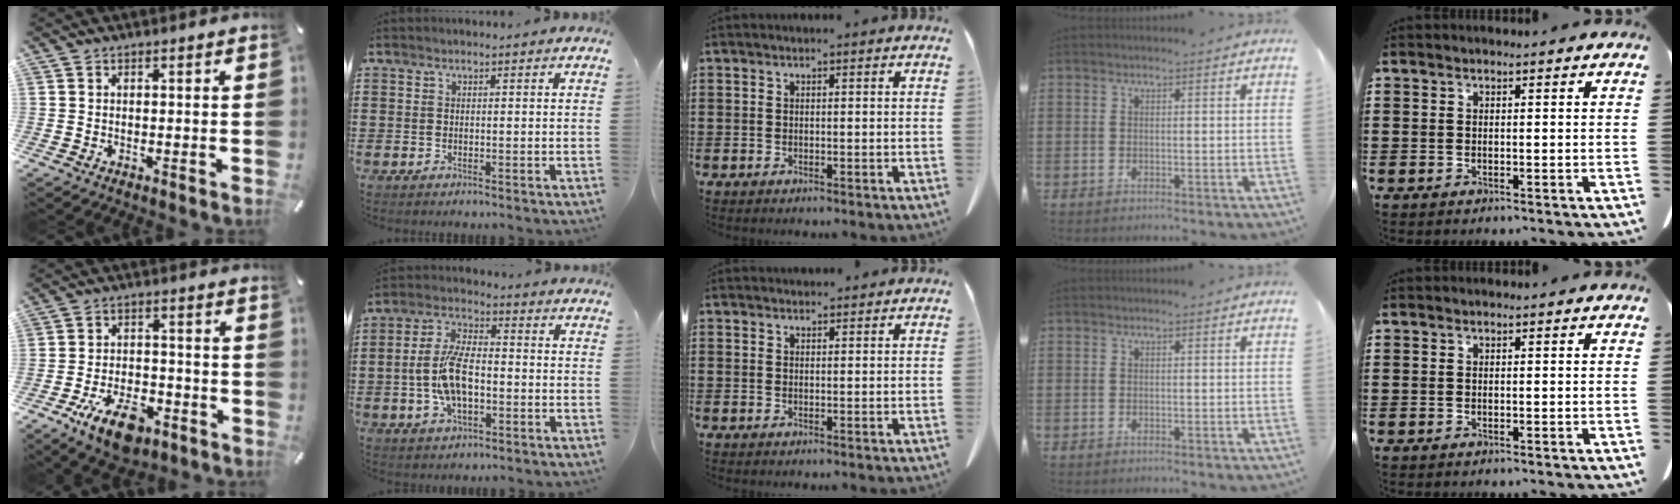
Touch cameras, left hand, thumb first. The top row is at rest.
{"thumb": {"total": 11.4, "force": [-6.4, 5.9, 7.4], "torque": [-0.141, 0.035, -0.112]}, "index": {"total": 9.3, "force": [-1.5, 4.4, 8.1], "torque": [-0.181, 0.002, -0.033]}, "middle": {"total": 1.4, "force": [1.3, 0.3, 0.1], "torque": [-0.005, 0.001, 0.026]}}